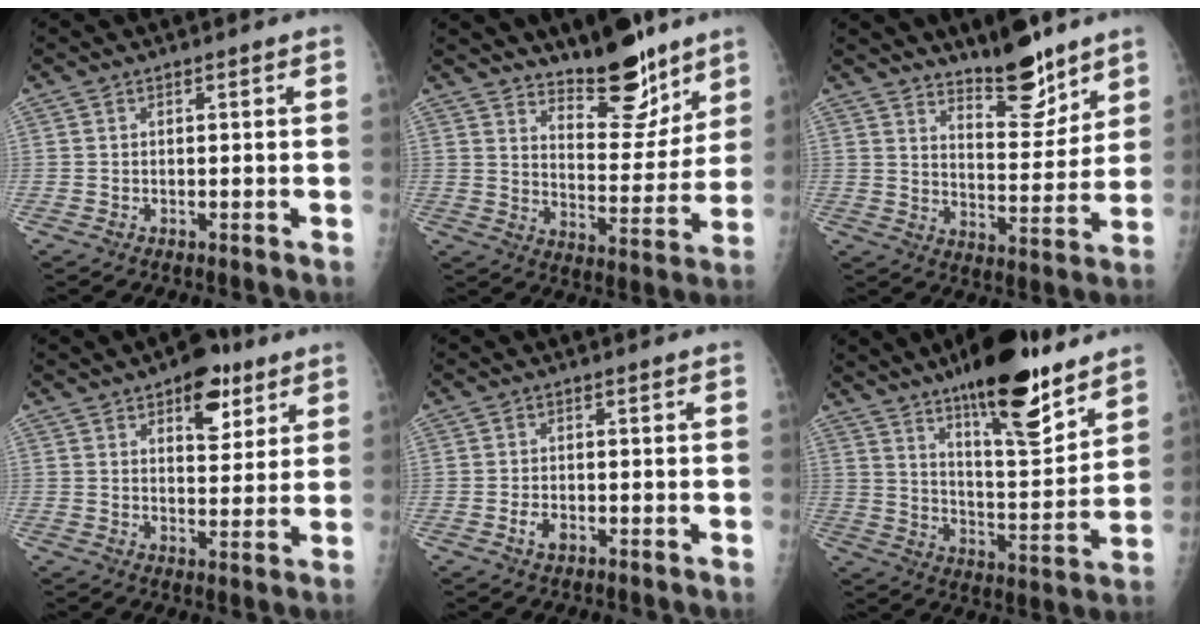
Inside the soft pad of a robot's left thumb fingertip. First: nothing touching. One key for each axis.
{"total": 14.2, "fx": 11.1, "fy": 5.1, "fz": 7.2, "tx": -0.058, "ty": -0.090, "tz": 0.175}
{"total": 11.5, "fx": 9.2, "fy": 3.7, "fz": 5.9, "tx": -0.058, "ty": -0.077, "tz": 0.151}
{"total": 9.4, "fx": 5.3, "fy": 4.9, "fz": 6.1, "tx": -0.054, "ty": -0.023, "tz": 0.072}
{"total": 2.3, "fx": -1.0, "fy": 1.4, "fz": 1.5, "tx": -0.026, "ty": 0.005, "tz": -0.016}
{"total": 19.5, "fx": 13.6, "fy": 5.3, "fz": 12.9, "tx": -0.164, "ty": -0.083, "tz": 0.218}